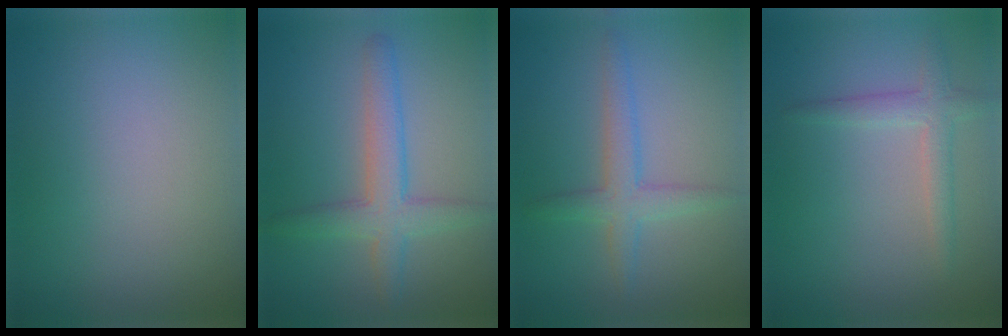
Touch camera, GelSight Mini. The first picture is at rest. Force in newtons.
{"total": 3.8, "press": 3.8, "slide": 0.3}
{"total": 2.7, "press": 2.7, "slide": 0.2}
{"total": 2.3, "press": 2.3, "slide": 0.1}